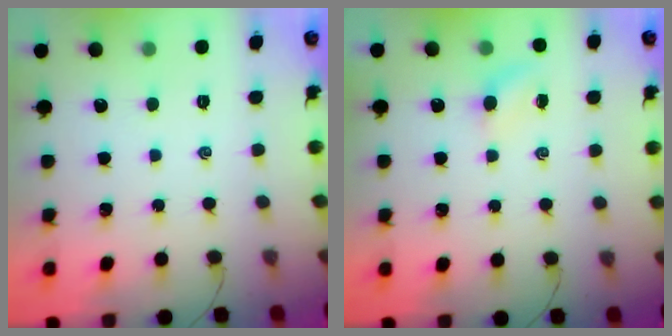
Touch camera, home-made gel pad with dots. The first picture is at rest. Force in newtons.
{"total": 3.9, "press": 3.7, "slide": 1.4}